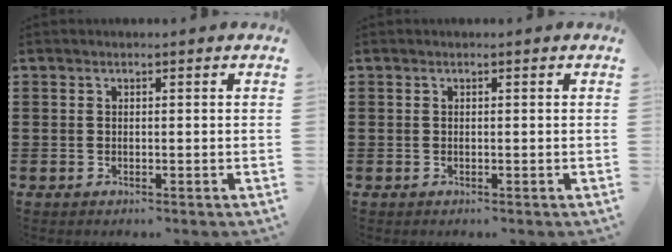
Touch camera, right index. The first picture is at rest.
{"total": 0.0}